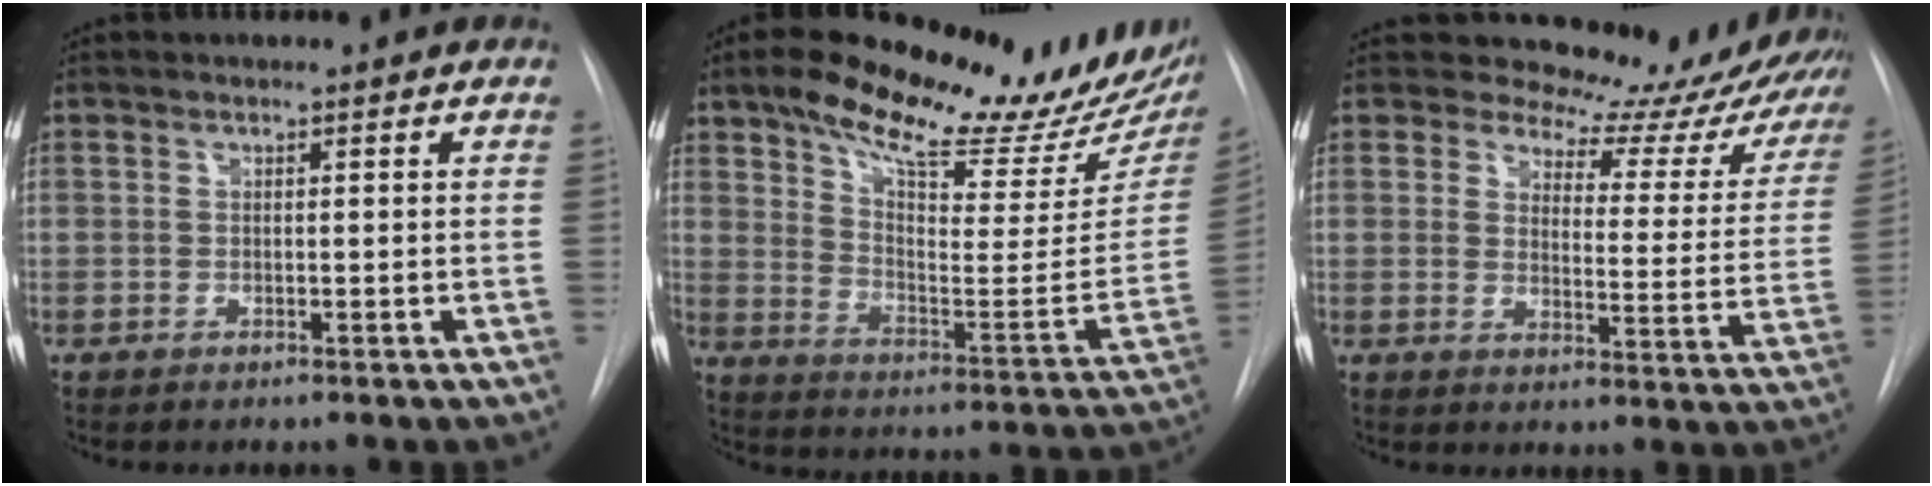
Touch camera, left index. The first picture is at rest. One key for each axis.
{"total": 25.0, "fx": 18.3, "fy": 6.2, "fz": 15.8, "tx": -0.236, "ty": -0.019, "tz": 0.255}
{"total": 20.2, "fx": 18.9, "fy": 6.3, "fz": 3.7, "tx": -0.008, "ty": -0.079, "tz": 0.196}